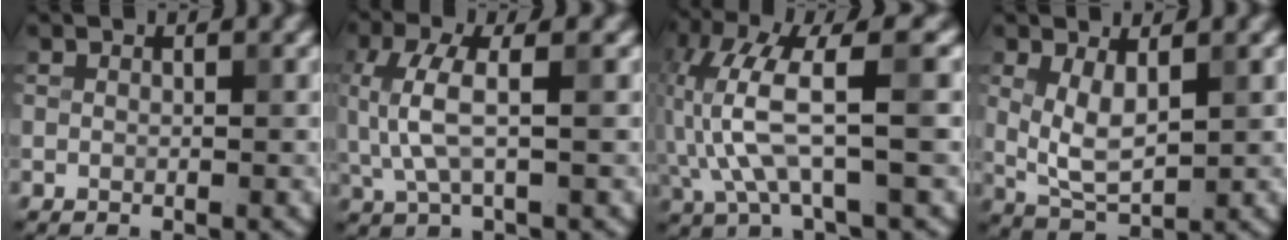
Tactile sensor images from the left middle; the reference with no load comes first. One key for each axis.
{"total": 4.3, "fx": 0.4, "fy": 1.3, "fz": 4.1, "tx": -0.100, "ty": 0.003, "tz": 0.007}
{"total": 8.4, "fx": -0.3, "fy": 2.3, "fz": 8.1, "tx": -0.186, "ty": 0.021, "tz": -0.009}
{"total": 3.5, "fx": 0.9, "fy": 1.5, "fz": 3.1, "tx": -0.067, "ty": -0.007, "tz": 0.023}